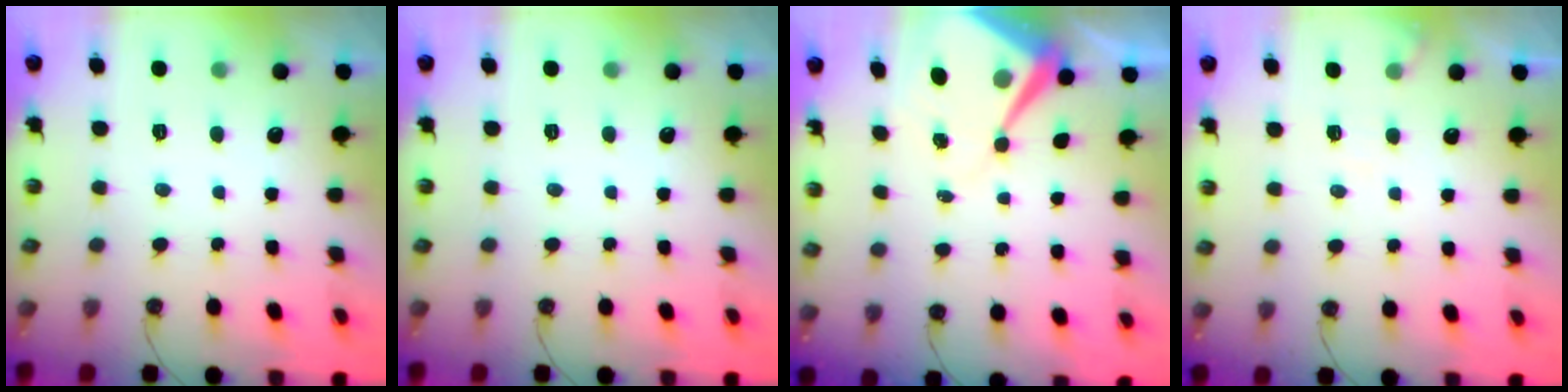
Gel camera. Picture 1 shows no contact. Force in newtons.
{"total": 0.0}
{"total": 8.7, "press": 8.7, "slide": 0.7}
{"total": 4.1, "press": 4.1, "slide": 0.6}